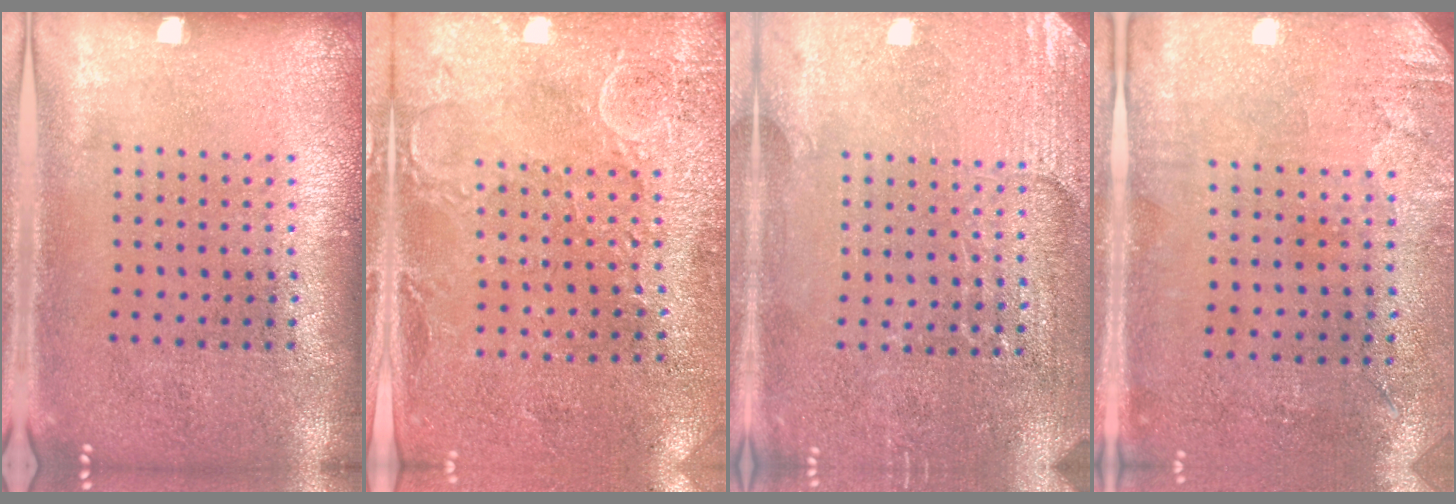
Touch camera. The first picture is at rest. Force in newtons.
{"total": 2.7, "press": 2.5, "slide": 0.9}
{"total": 2.9, "press": 2.8, "slide": 0.3}
{"total": 2.9, "press": 2.4, "slide": 1.7}